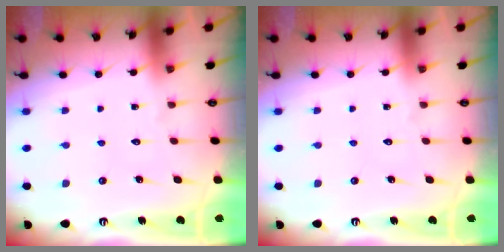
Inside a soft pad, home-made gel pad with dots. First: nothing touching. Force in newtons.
{"total": 0.0}